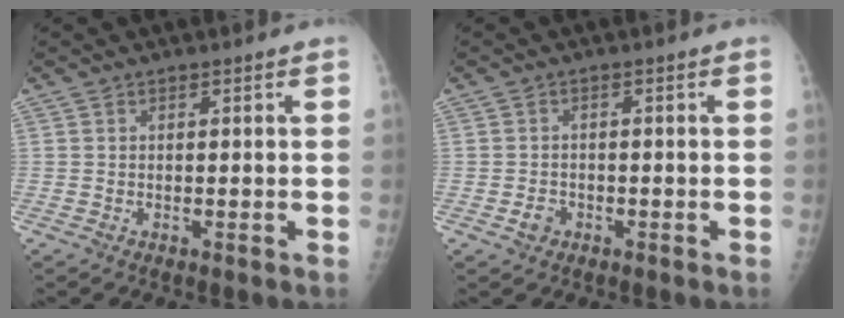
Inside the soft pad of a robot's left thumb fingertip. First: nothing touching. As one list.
[{"total": 2.1, "force": [-1.1, 1.7, 0.7], "torque": [-0.005, 0.008, -0.016]}]